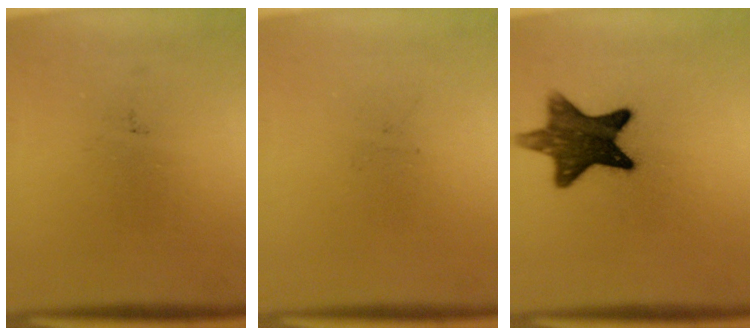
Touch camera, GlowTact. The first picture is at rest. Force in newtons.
{"total": 0.0}
{"total": 11.9}